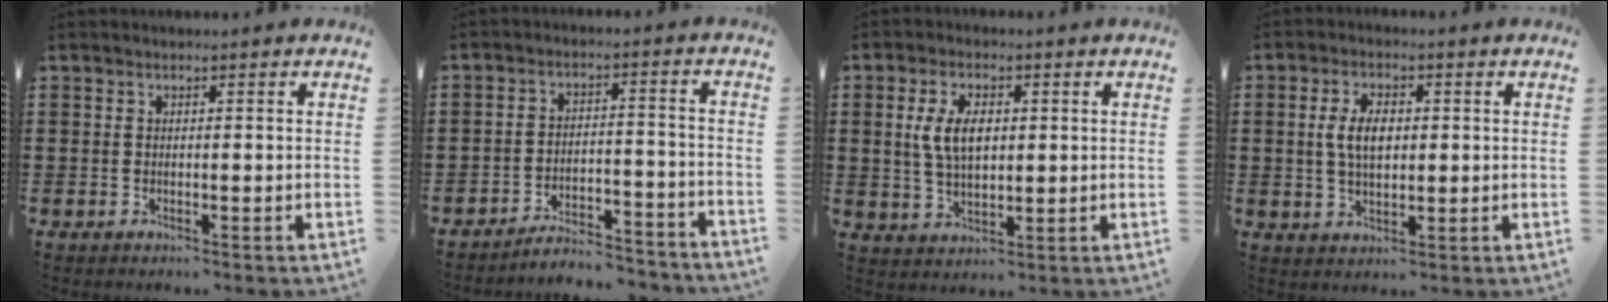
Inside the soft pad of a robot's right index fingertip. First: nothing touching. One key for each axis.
{"total": 3.2, "fx": -3.2, "fy": 0.3, "fz": 0.1, "tx": -0.009, "ty": 0.002, "tz": -0.068}
{"total": 6.4, "fx": 1.1, "fy": 3.4, "fz": 5.3, "tx": -0.110, "ty": 0.006, "tz": 0.014}
{"total": 5.4, "fx": 0.6, "fy": 2.8, "fz": 4.5, "tx": -0.091, "ty": 0.006, "tz": 0.004}